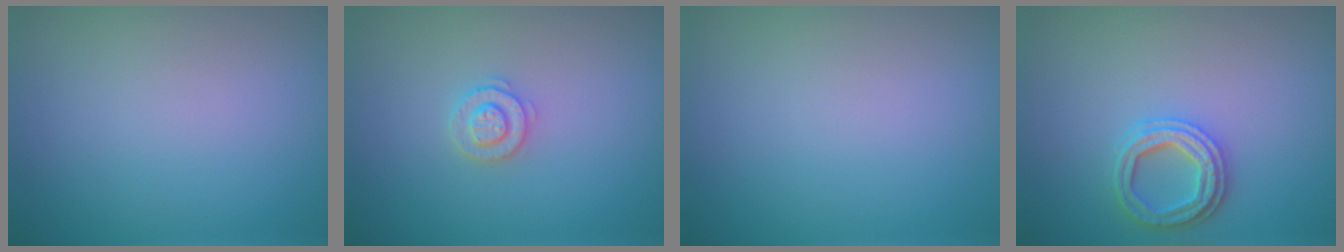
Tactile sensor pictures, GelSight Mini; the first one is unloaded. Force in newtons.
{"total": 2.0, "press": 1.9, "slide": 0.4}
{"total": 0.0}
{"total": 2.8, "press": 2.7, "slide": 0.7}